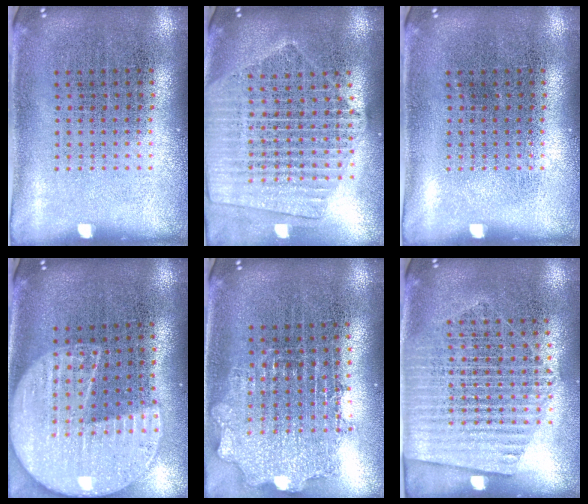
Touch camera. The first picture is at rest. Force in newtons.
{"total": 2.2, "press": 1.9, "slide": 1.1}
{"total": 0.0}
{"total": 2.3, "press": 2.0, "slide": 1.1}
{"total": 1.9, "press": 1.5, "slide": 1.1}
{"total": 1.4, "press": 1.3, "slide": 0.7}